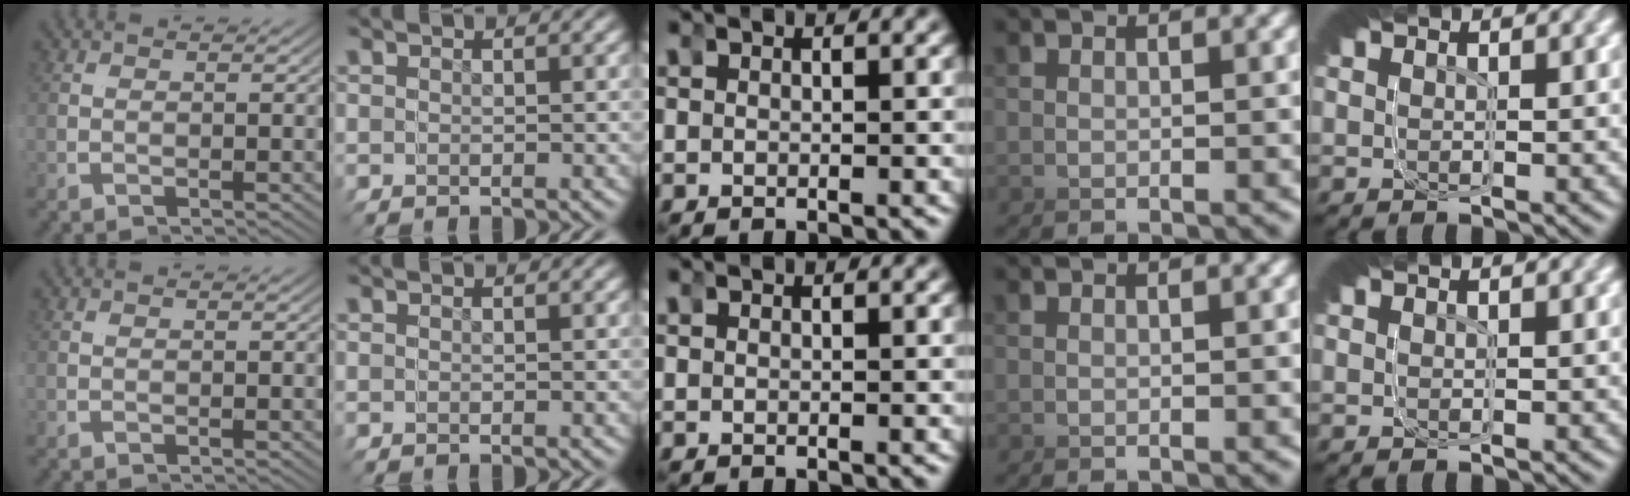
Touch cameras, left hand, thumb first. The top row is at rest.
{}